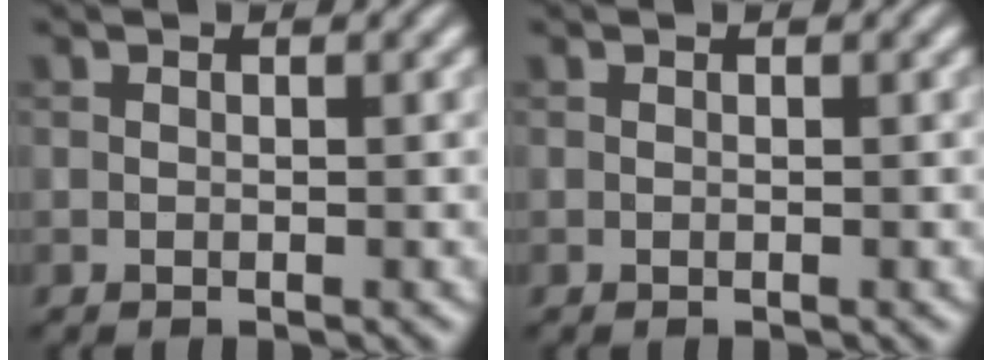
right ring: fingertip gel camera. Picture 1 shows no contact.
{"total": 0.0}